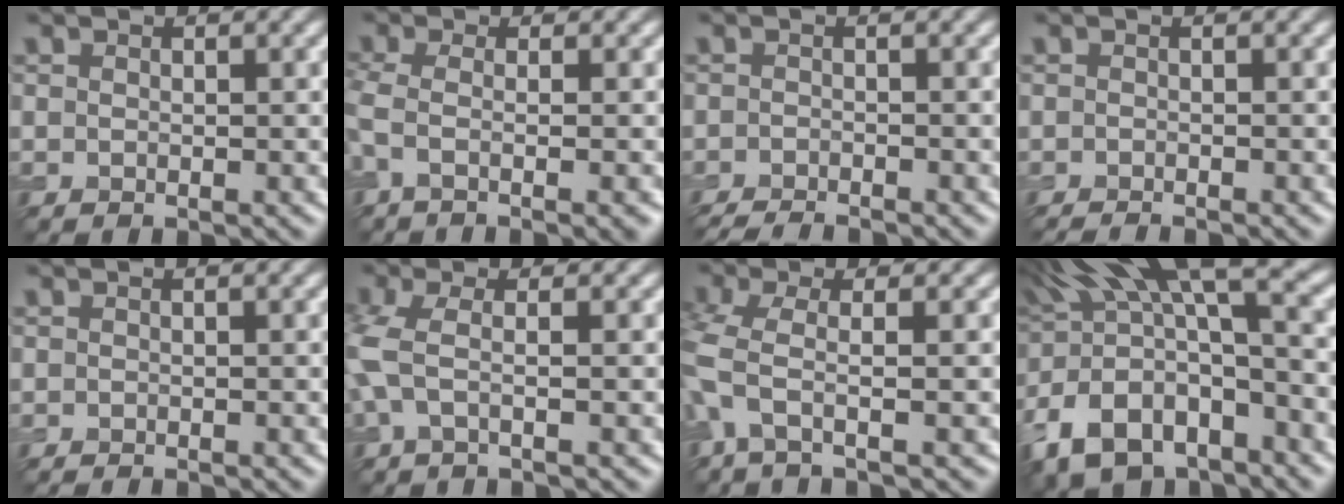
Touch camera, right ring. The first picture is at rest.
{"total": 4.1, "force": [-0.8, 1.4, 3.8], "torque": [-0.066, -0.014, -0.021]}
{"total": 2.9, "force": [-2.7, 0.4, 1.1], "torque": [-0.014, -0.005, -0.050]}
{"total": 1.6, "force": [-1.4, 0.3, 0.7], "torque": [0.001, -0.007, -0.024]}
{"total": 0.9, "force": [-0.5, 0.4, 0.6], "torque": [0.002, -0.004, -0.010]}
{"total": 3.1, "force": [-0.3, 0.8, 3.0], "torque": [-0.078, -0.004, -0.015]}
{"total": 4.0, "force": [-1.1, 1.2, 3.7], "torque": [-0.088, -0.008, -0.032]}
{"total": 13.3, "force": [-2.8, 6.3, 11.3], "torque": [-0.223, 0.013, -0.056]}